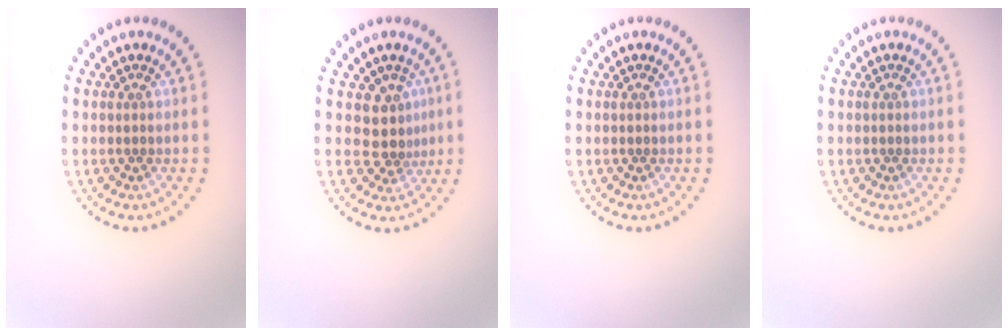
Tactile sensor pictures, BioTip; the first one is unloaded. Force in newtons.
{"total": 2.9, "press": 2.0, "slide": 2.0}
{"total": 0.0}
{"total": 0.0}